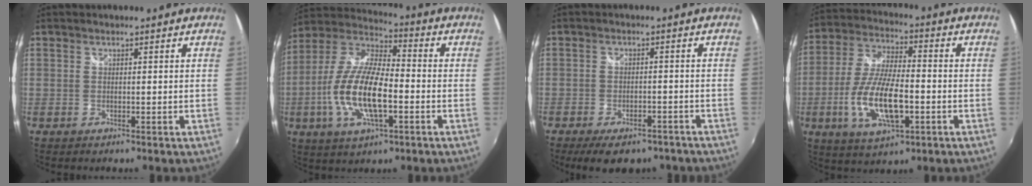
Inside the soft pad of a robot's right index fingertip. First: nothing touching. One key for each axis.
{"total": 16.5, "fx": -4.3, "fy": 6.1, "fz": 14.7, "tx": -0.301, "ty": -0.007, "tz": -0.085}
{"total": 11.0, "fx": -8.4, "fy": 4.5, "fz": 5.6, "tx": -0.119, "ty": -0.015, "tz": -0.114}
{"total": 14.4, "fx": -4.2, "fy": 5.4, "fz": 12.7, "tx": -0.265, "ty": -0.010, "tz": -0.075}